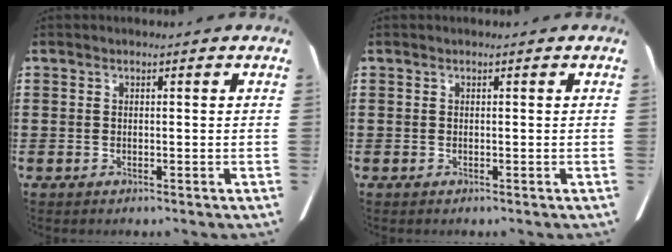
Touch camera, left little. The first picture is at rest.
{"total": 0.0}